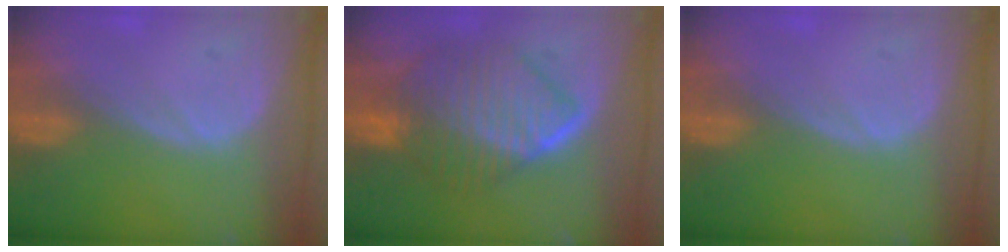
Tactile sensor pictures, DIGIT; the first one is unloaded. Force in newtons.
{"total": 10.3, "press": 10.2, "slide": 0.9}
{"total": 0.0}